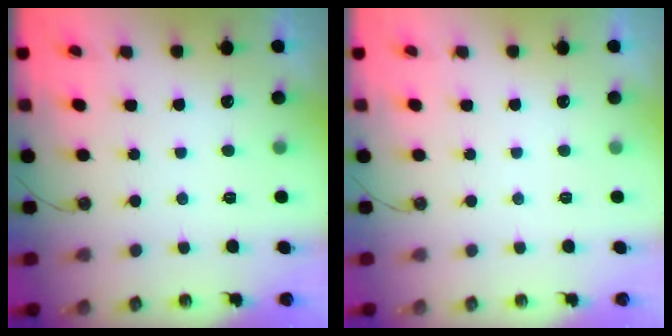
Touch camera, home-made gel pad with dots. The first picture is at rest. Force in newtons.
{"total": 0.0}